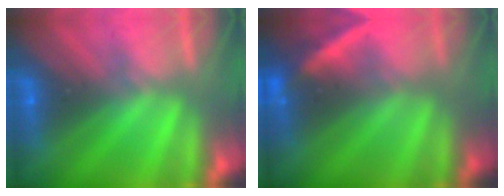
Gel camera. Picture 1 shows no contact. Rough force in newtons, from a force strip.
{"total": 2.2}